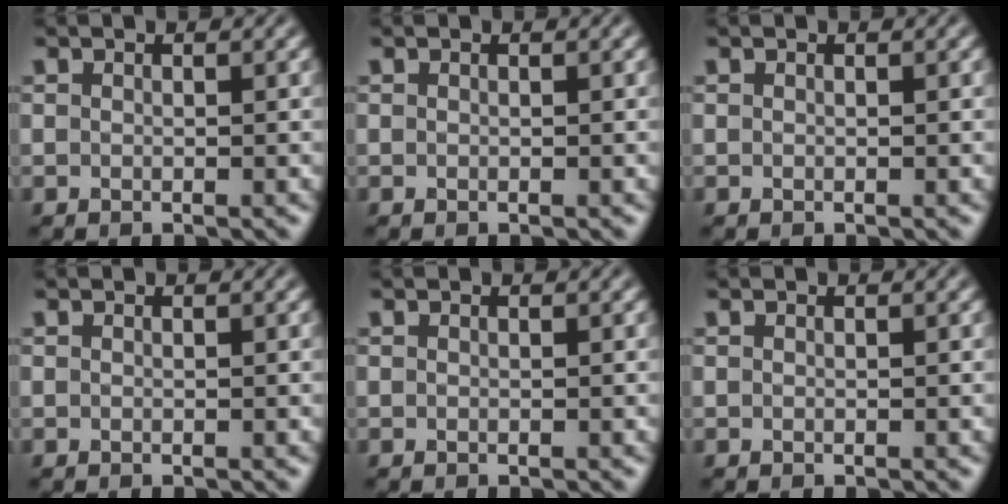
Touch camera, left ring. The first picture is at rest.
{"total": 0.0}
{"total": 0.0}
{"total": 0.0}
{"total": 0.0}
{"total": 0.0}